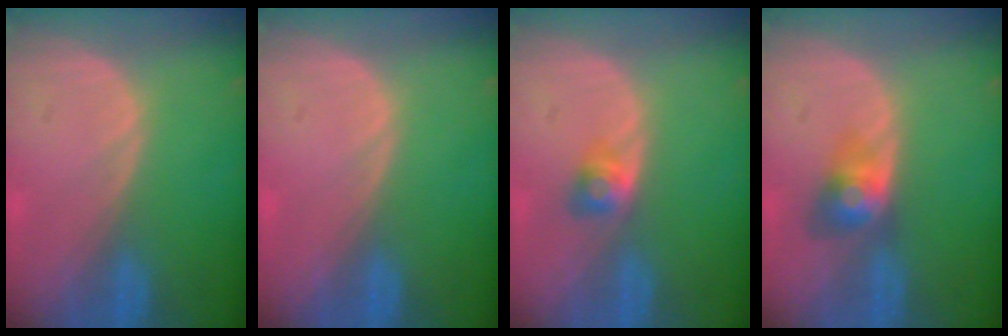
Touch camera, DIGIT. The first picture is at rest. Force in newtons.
{"total": 0.0}
{"total": 2.7, "press": 2.4, "slide": 1.1}
{"total": 3.8, "press": 3.8, "slide": 0.2}